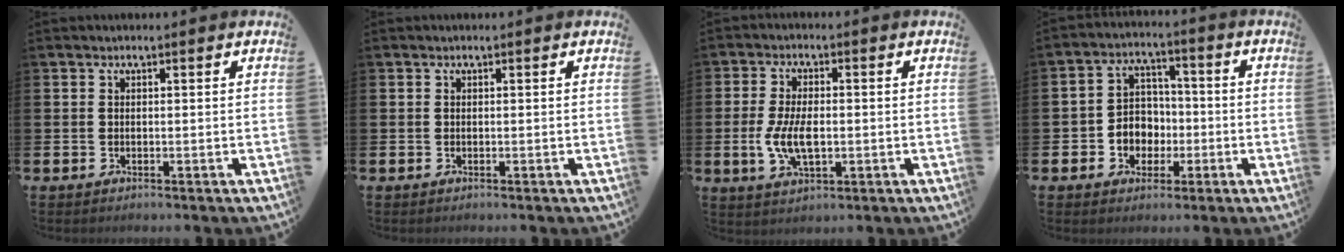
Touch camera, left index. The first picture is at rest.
{"total": 0.0}
{"total": 6.0, "force": [-0.5, 3.0, 5.2], "torque": [-0.111, -0.002, -0.015]}
{"total": 4.8, "force": [-0.8, 4.6, 1.3], "torque": [-0.036, 0.006, -0.022]}